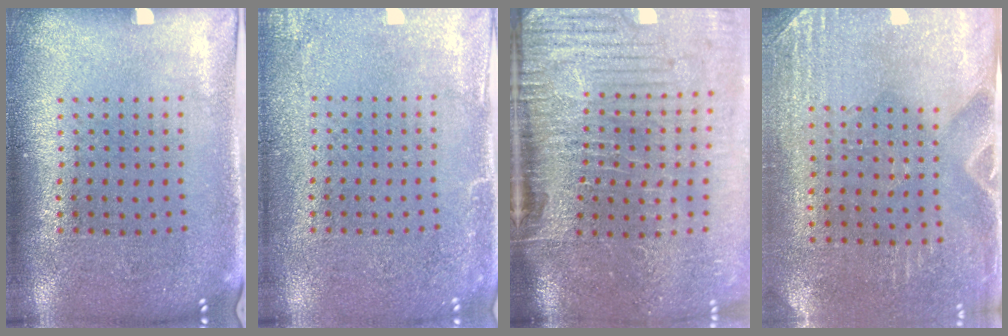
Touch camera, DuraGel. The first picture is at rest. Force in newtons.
{"total": 2.6, "press": 2.6, "slide": 0.3}
{"total": 5.1, "press": 4.2, "slide": 2.9}
{"total": 2.8, "press": 2.5, "slide": 1.2}